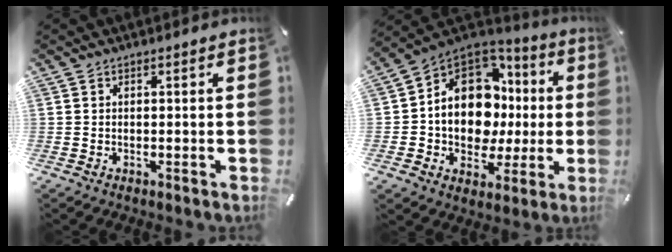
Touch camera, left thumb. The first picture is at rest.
{"total": 15.1, "force": [1.0, 11.8, 9.3], "torque": [-0.171, -0.016, 0.018]}